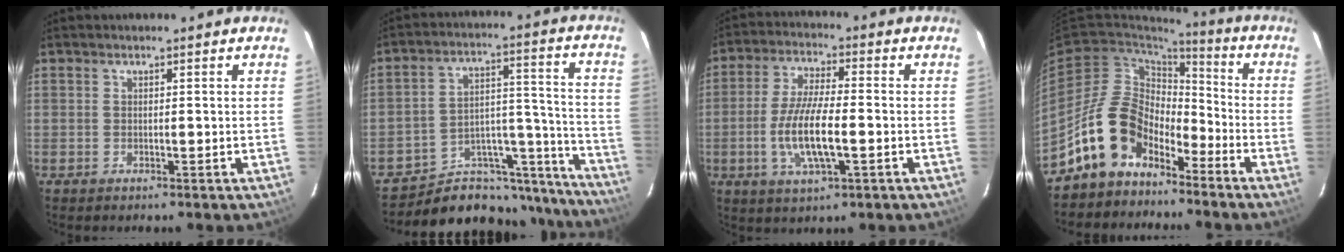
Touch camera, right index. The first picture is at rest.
{"total": 21.1, "force": [-18.4, 9.0, 4.9], "torque": [-0.069, 0.076, -0.250]}
{"total": 10.5, "force": [-2.5, 2.8, 9.9], "torque": [-0.200, -0.007, -0.049]}
{"total": 13.6, "force": [-9.3, 8.1, 5.6], "torque": [-0.114, 0.027, -0.164]}